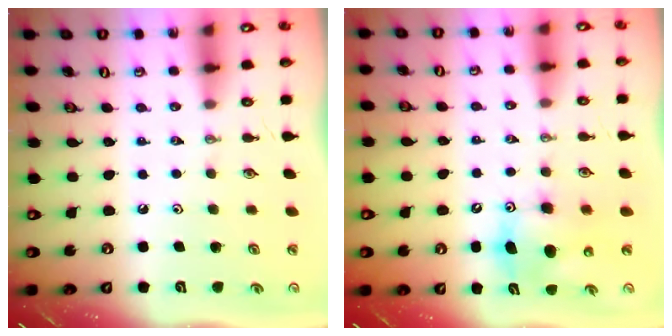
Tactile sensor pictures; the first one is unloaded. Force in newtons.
{"total": 9.1, "press": 9.0, "slide": 1.8}